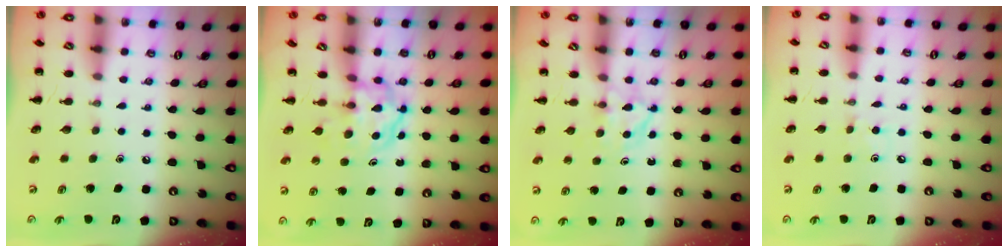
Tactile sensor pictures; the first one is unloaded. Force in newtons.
{"total": 3.9, "press": 3.9, "slide": 0.5}
{"total": 3.5, "press": 3.3, "slide": 1.1}
{"total": 3.6, "press": 3.4, "slide": 1.3}